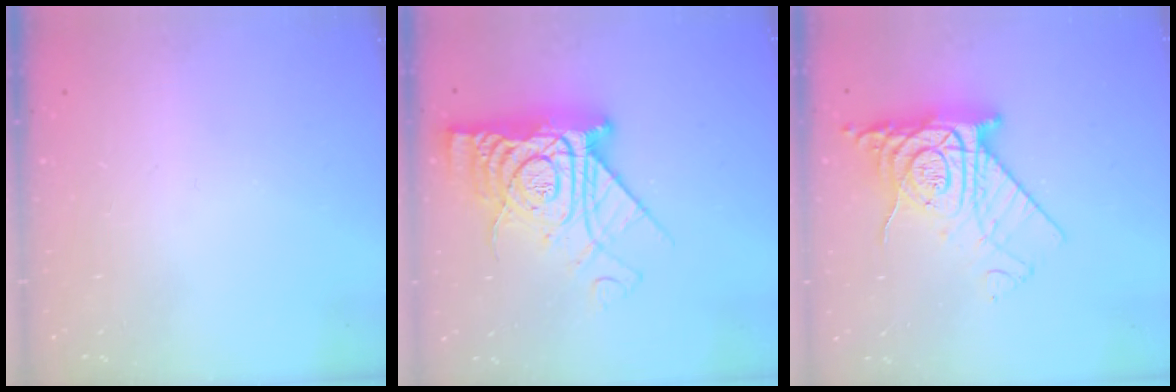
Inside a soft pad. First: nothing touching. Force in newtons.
{"total": 17.7, "press": 17.6, "slide": 1.8}
{"total": 14.8, "press": 14.7, "slide": 1.6}